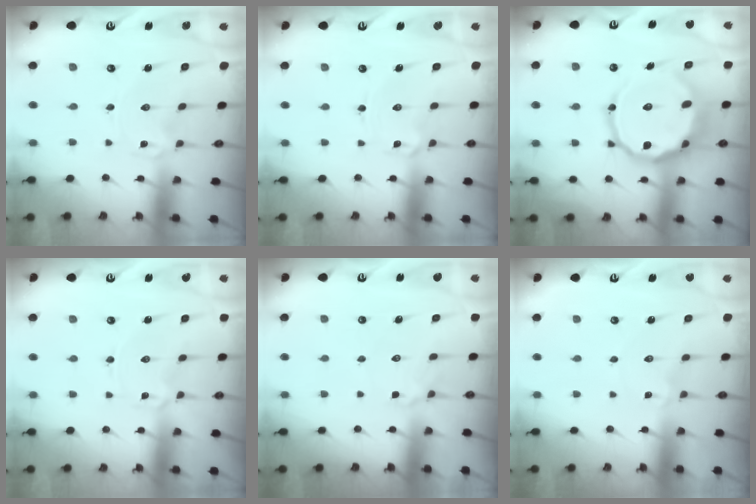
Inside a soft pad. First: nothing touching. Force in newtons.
{"total": 2.1, "press": 2.1, "slide": 0.4}
{"total": 19.0, "press": 18.9, "slide": 1.9}
{"total": 1.2, "press": 1.2, "slide": 0.2}
{"total": 3.0, "press": 2.9, "slide": 0.7}
{"total": 0.0}